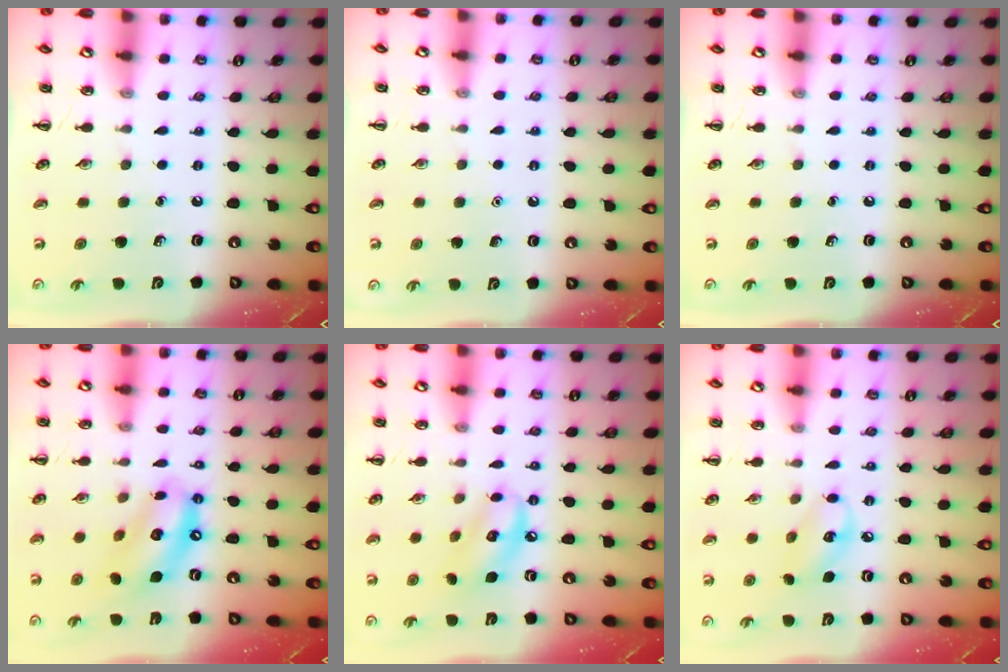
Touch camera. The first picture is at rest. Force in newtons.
{"total": 1.5, "press": 1.5, "slide": 0.1}
{"total": 0.0}
{"total": 13.3, "press": 12.8, "slide": 3.4}
{"total": 9.2, "press": 9.2, "slide": 0.9}
{"total": 7.4, "press": 7.3, "slide": 1.0}